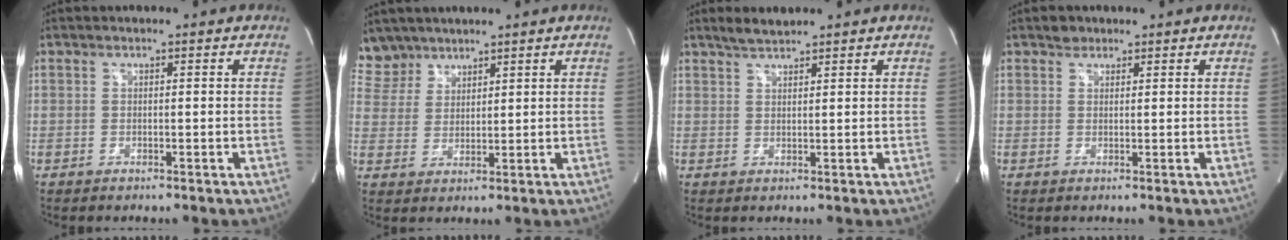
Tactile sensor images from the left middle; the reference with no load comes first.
{"total": 5.5, "force": [4.8, 2.6, -0.4], "torque": [0.009, 0.006, 0.103]}
{"total": 2.7, "force": [2.5, 0.2, 1.0], "torque": [-0.026, 0.006, 0.048]}
{"total": 1.5, "force": [1.2, 1.0, 0.2], "torque": [-0.003, 0.000, 0.017]}